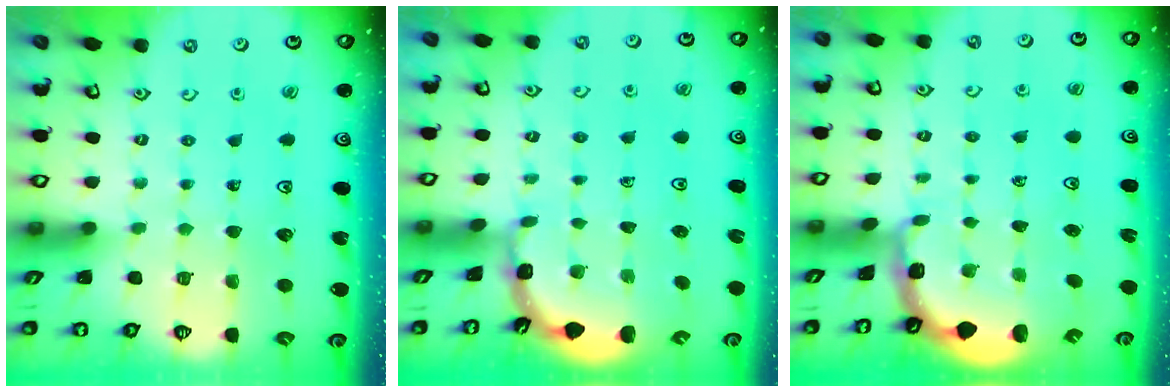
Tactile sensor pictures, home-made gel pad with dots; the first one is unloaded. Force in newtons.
{"total": 1.5, "press": 1.5, "slide": 0.1}
{"total": 1.5, "press": 1.2, "slide": 0.7}